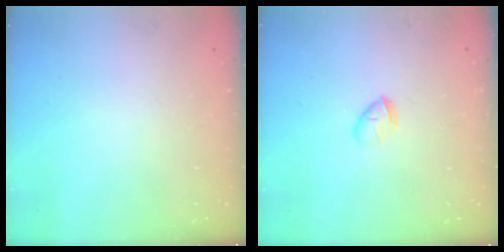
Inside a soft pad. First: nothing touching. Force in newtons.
{"total": 3.7, "press": 3.6, "slide": 1.0}